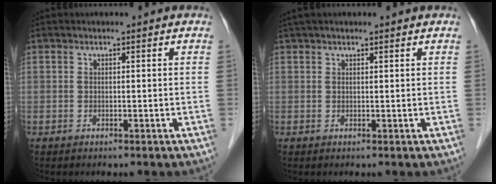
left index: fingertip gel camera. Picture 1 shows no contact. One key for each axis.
{"total": 3.7, "fx": 3.0, "fy": 0.6, "fz": 2.0, "tx": -0.029, "ty": 0.039, "tz": 0.050}